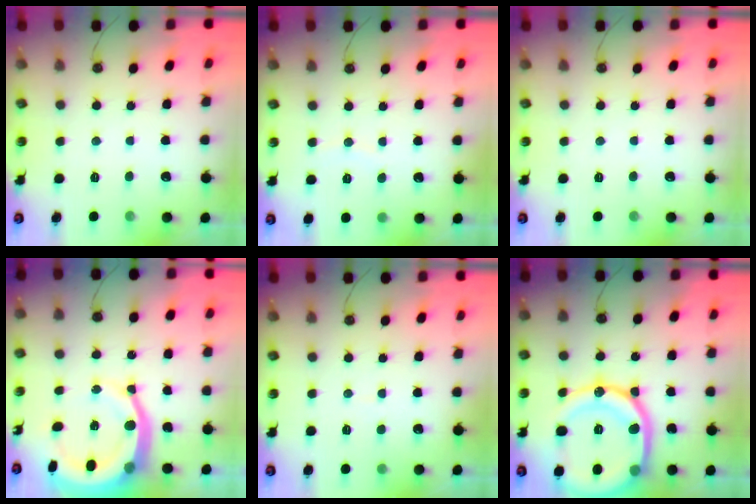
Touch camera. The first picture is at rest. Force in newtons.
{"total": 2.3, "press": 2.3, "slide": 0.3}
{"total": 0.0}
{"total": 16.2, "press": 16.0, "slide": 2.6}
{"total": 2.8, "press": 2.8, "slide": 0.3}
{"total": 26.4, "press": 26.2, "slide": 2.9}